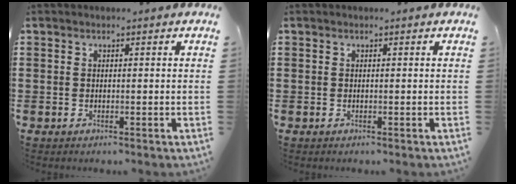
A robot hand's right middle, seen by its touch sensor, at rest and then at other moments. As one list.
[{"total": 0.0}]